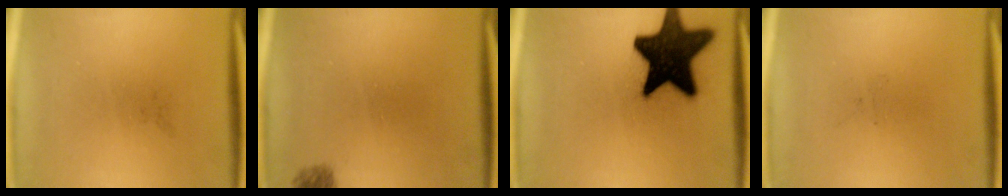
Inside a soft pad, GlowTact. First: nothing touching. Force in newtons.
{"total": 1.4}
{"total": 19.8}
{"total": 0.0}